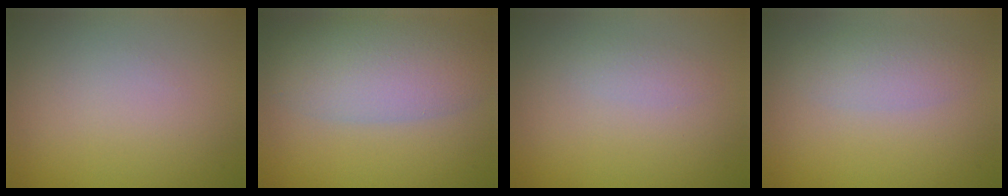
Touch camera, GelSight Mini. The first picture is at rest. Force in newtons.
{"total": 6.6, "press": 6.6, "slide": 0.4}
{"total": 1.1, "press": 1.1, "slide": 0.0}
{"total": 2.3, "press": 2.3, "slide": 0.2}